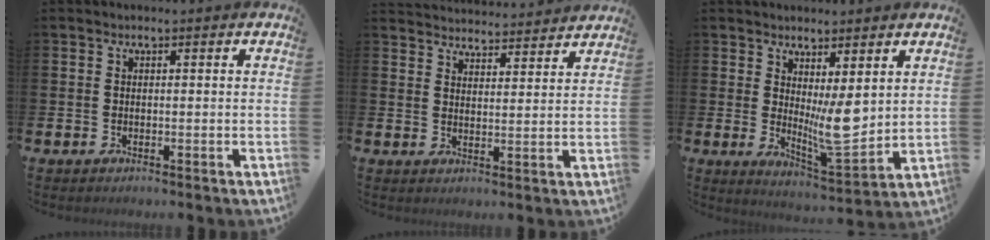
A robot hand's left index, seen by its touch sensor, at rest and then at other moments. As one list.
[{"total": 4.4, "force": [4.4, 0.3, -0.3], "torque": [-0.005, -0.035, 0.078]}, {"total": 6.1, "force": [2.3, 1.8, 5.3], "torque": [-0.076, -0.032, 0.040]}]